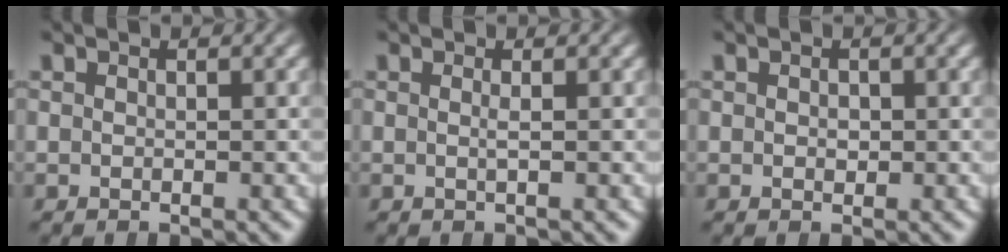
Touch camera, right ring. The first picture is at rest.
{"total": 0.6, "force": [-0.1, -0.4, 0.4], "torque": [-0.018, -0.005, -0.003]}
{"total": 0.6, "force": [-0.1, 0.5, 0.2], "torque": [-0.006, -0.004, 0.001]}